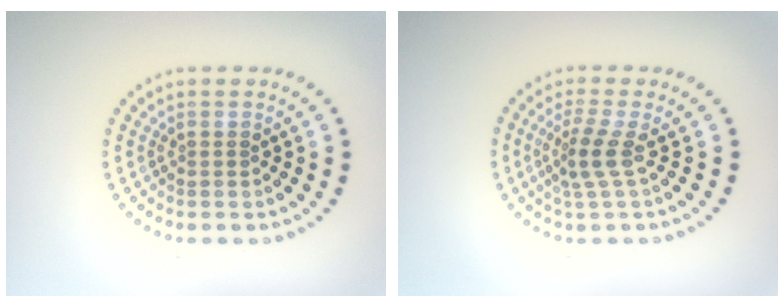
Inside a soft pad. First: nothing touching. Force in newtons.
{"total": 2.4, "press": 1.7, "slide": 1.7}